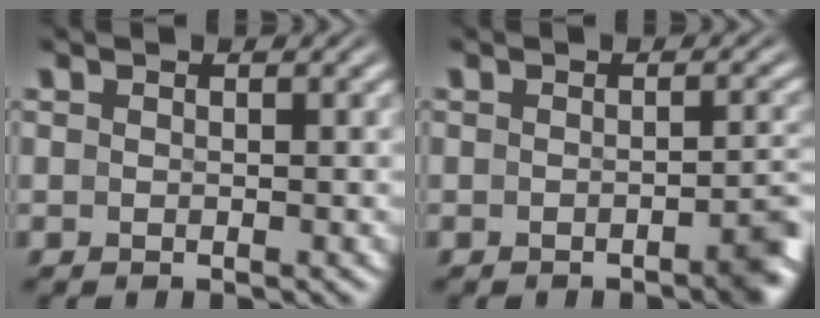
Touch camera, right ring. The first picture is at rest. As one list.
[{"total": 2.5, "force": [-1.6, 0.3, 1.9], "torque": [-0.020, 0.003, -0.028]}]